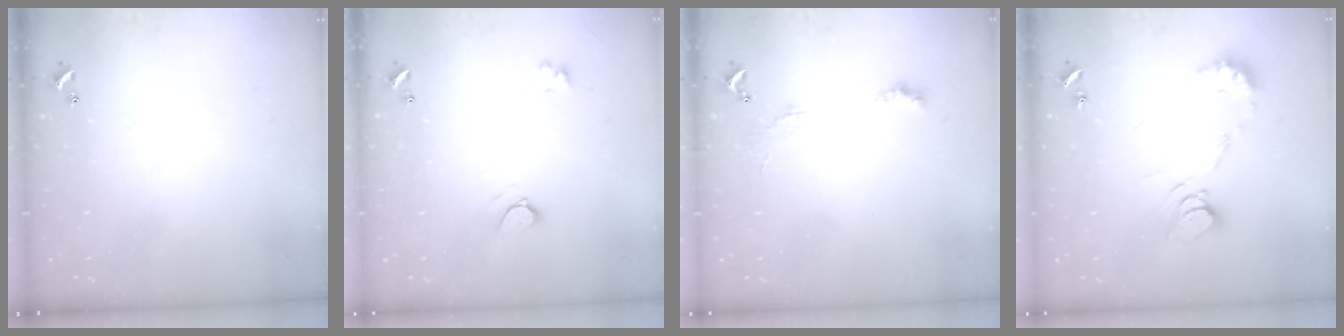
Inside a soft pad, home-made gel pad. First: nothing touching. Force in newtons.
{"total": 1.3, "press": 1.3, "slide": 0.2}
{"total": 1.5, "press": 1.5, "slide": 0.5}
{"total": 8.2, "press": 8.2, "slide": 0.7}